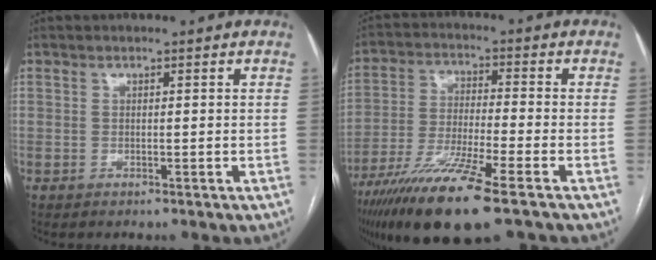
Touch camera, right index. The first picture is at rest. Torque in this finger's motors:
{"motor_torque": [1.01, -0.99, 1.05, 0.21]}